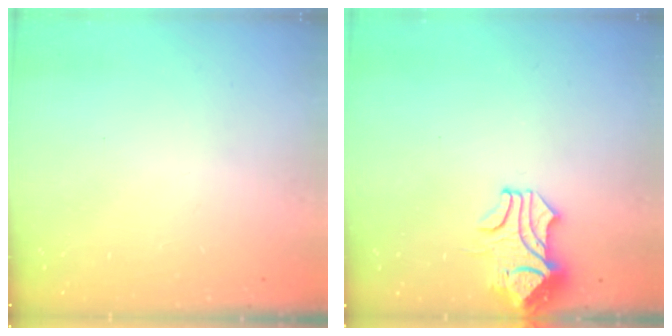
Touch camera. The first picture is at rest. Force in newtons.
{"total": 1.1, "press": 0.6, "slide": 0.9}